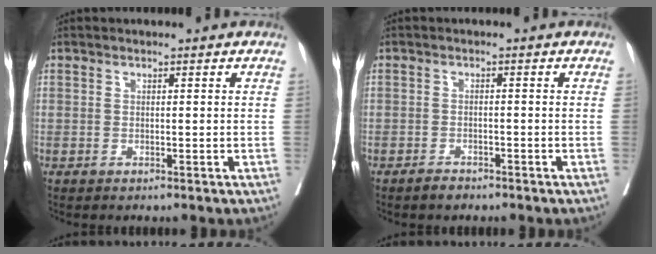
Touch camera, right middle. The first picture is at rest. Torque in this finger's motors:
{"motor_torque": [0.32, -0.32, 0.00, 0.01]}